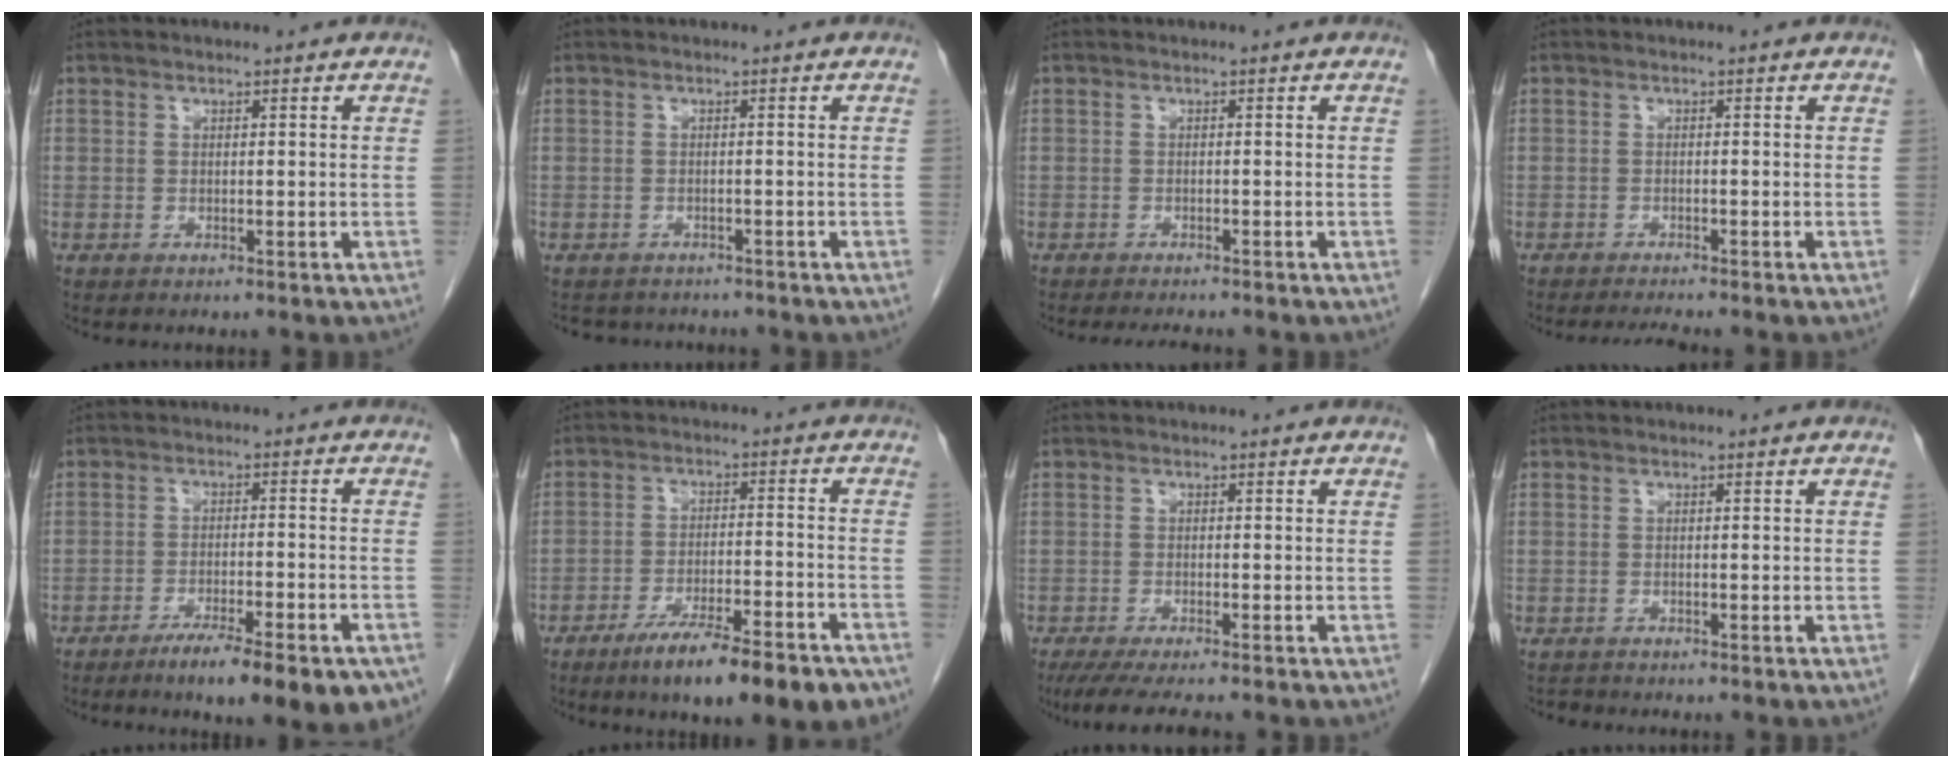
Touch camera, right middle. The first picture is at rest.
{"total": 5.0, "force": [-4.6, 1.9, 0.7], "torque": [-0.011, 0.000, -0.058]}
{"total": 3.4, "force": [-3.1, 0.3, 1.3], "torque": [-0.018, -0.009, -0.043]}
{"total": 2.8, "force": [-2.5, -0.5, 1.0], "torque": [-0.020, -0.012, -0.040]}
{"total": 13.3, "force": [-9.2, 2.2, 9.4], "torque": [-0.087, -0.008, -0.132]}
{"total": 14.9, "force": [-10.6, 2.4, 10.3], "torque": [-0.122, -0.010, -0.160]}
{"total": 7.1, "force": [-5.9, 0.4, 3.9], "torque": [-0.058, -0.020, -0.093]}
{"total": 0.7, "force": [-0.7, 0.0, -0.1], "torque": [-0.007, -0.006, -0.013]}